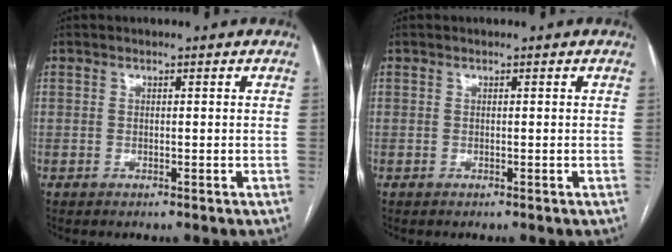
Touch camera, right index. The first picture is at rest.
{"total": 0.0}